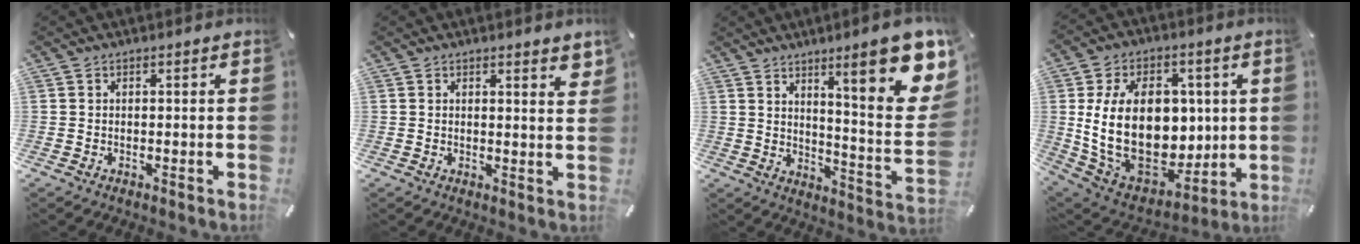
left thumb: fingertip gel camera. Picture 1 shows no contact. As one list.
[{"total": 1.9, "force": [1.6, 0.3, 0.9], "torque": [-0.004, -0.011, 0.026]}, {"total": 18.8, "force": [10.6, 4.4, 14.9], "torque": [-0.204, -0.080, 0.160]}, {"total": 26.0, "force": [2.3, 17.7, 18.9], "torque": [-0.354, -0.027, 0.059]}]